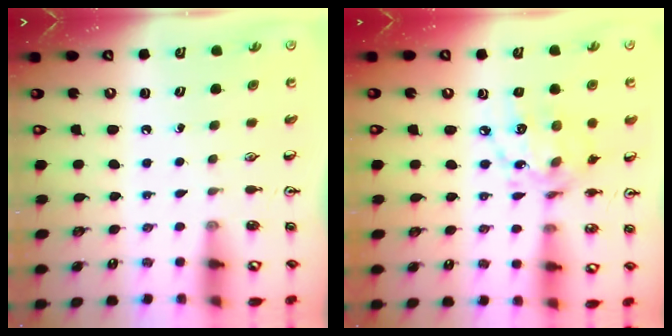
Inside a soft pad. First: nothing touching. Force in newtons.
{"total": 12.7, "press": 12.6, "slide": 0.9}